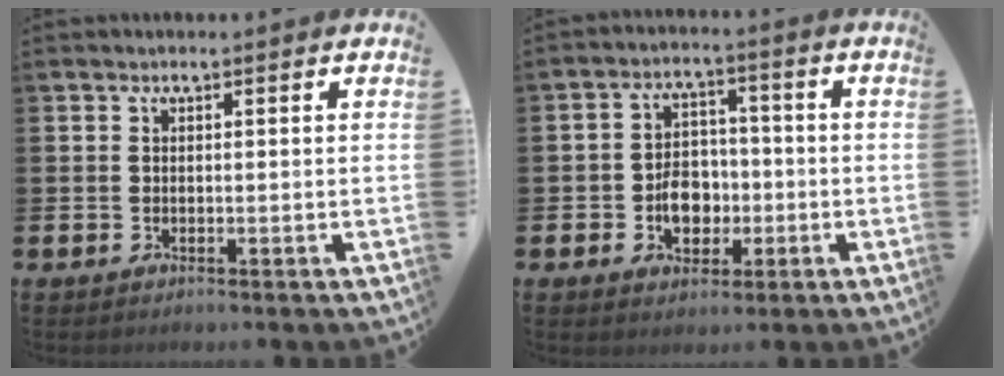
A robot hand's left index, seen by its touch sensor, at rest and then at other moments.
{"total": 5.5, "force": [-1.4, 4.2, 3.3], "torque": [-0.050, 0.005, -0.030]}